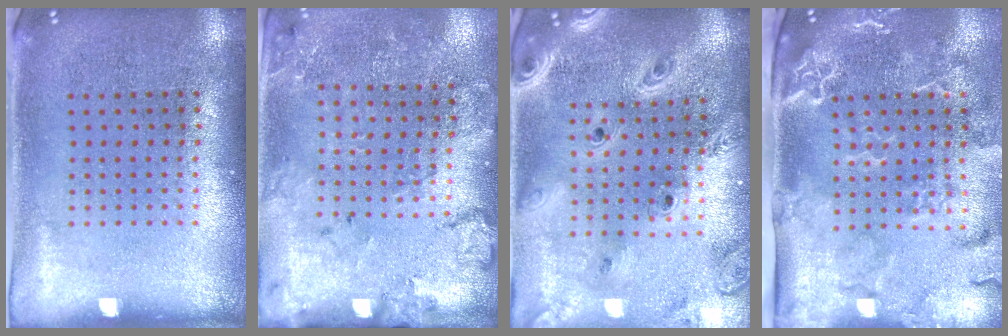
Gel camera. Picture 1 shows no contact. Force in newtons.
{"total": 1.8, "press": 1.7, "slide": 0.7}
{"total": 3.2, "press": 2.7, "slide": 1.8}
{"total": 2.9, "press": 2.4, "slide": 1.7}